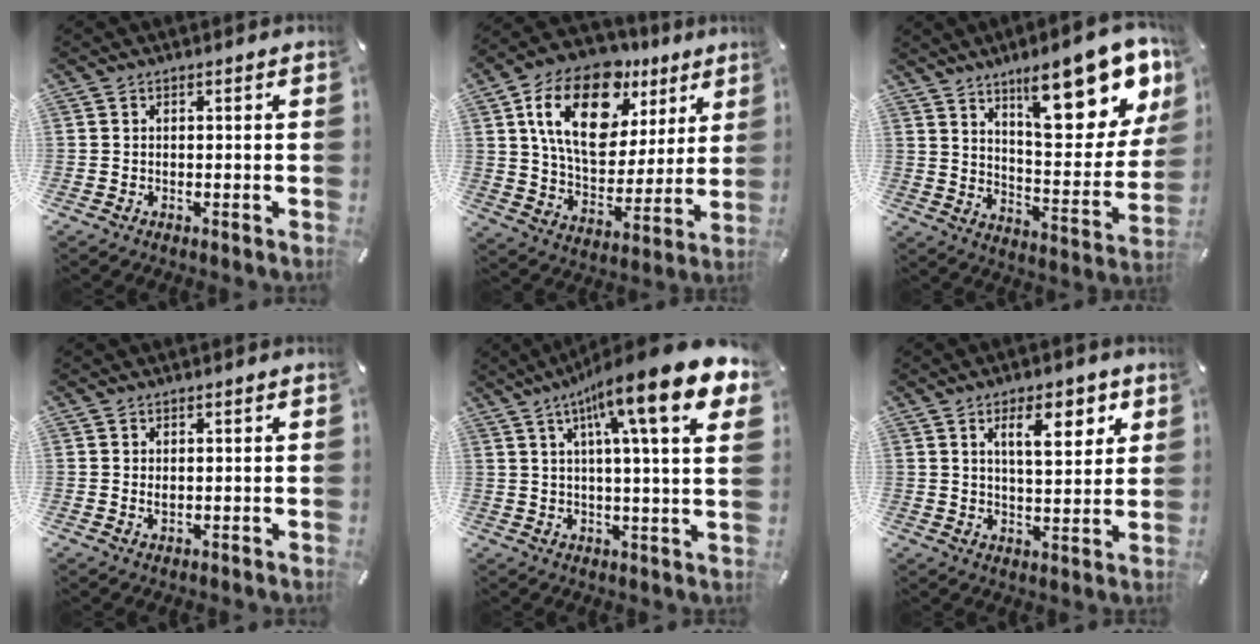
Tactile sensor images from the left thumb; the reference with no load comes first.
{"total": 20.8, "force": [10.4, 12.9, 12.5], "torque": [-0.219, -0.044, 0.184]}
{"total": 23.0, "force": [13.9, 8.4, 16.3], "torque": [-0.215, -0.096, 0.221]}
{"total": 1.2, "force": [0.4, 0.6, 1.0], "torque": [-0.021, 0.001, 0.006]}
{"total": 19.9, "force": [10.0, 2.6, 17.0], "torque": [-0.281, -0.045, 0.143]}
{"total": 10.5, "force": [5.1, 4.2, 8.1], "torque": [-0.122, -0.014, 0.079]}